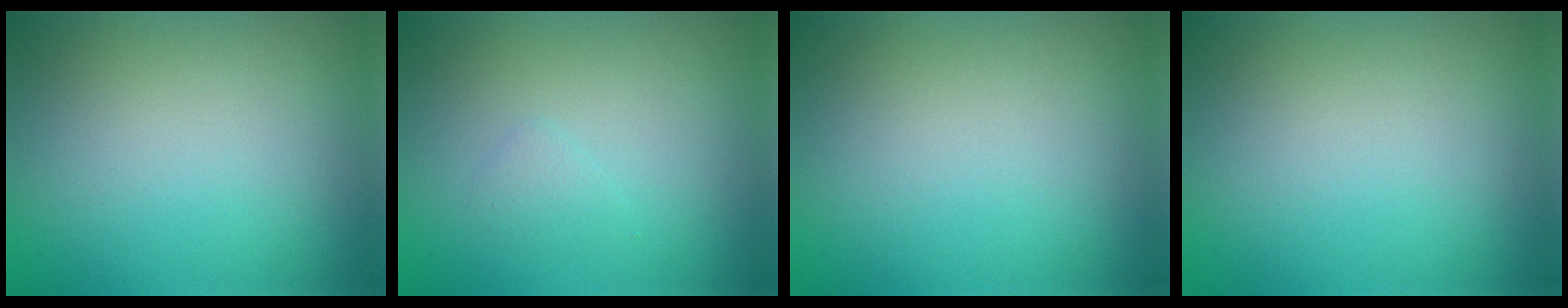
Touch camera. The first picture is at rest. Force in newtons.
{"total": 0.8, "press": 0.8, "slide": 0.1}
{"total": 0.0}
{"total": 0.0}